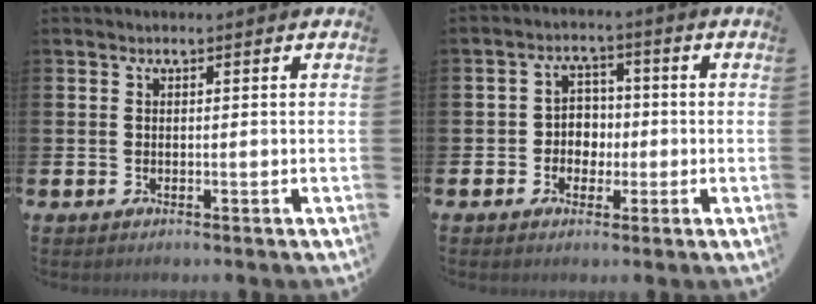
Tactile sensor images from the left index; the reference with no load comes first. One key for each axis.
{"total": 3.5, "fx": -0.6, "fy": 3.2, "fz": 1.3, "tx": -0.027, "ty": 0.004, "tz": -0.021}